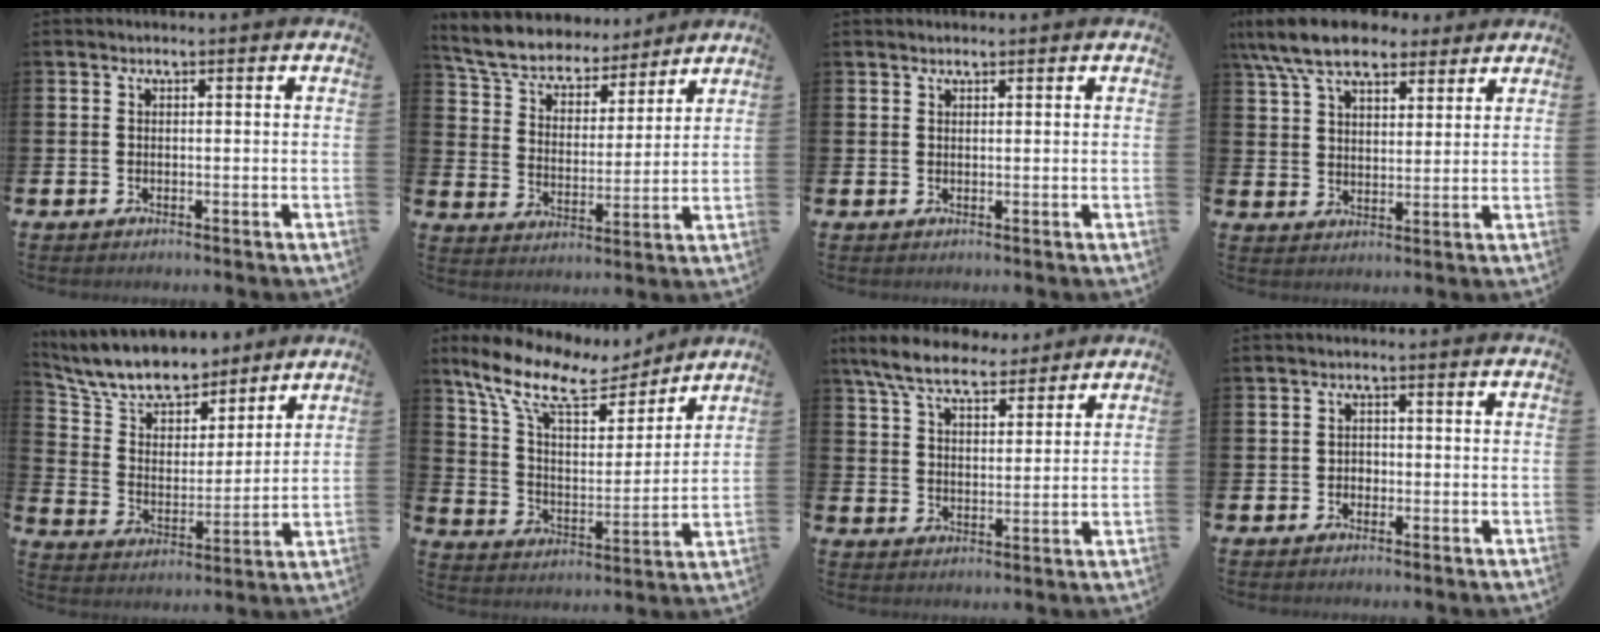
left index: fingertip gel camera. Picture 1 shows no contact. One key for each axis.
{"total": 7.1, "fx": 6.7, "fy": 1.9, "fz": 0.9, "tx": -0.059, "ty": -0.049, "tz": 0.119}
{"total": 0.7, "fx": 0.7, "fy": 0.1, "fz": -0.2, "tx": 0.013, "ty": -0.002, "tz": 0.010}
{"total": 9.7, "fx": 8.2, "fy": 3.5, "fz": 3.7, "tx": -0.087, "ty": -0.027, "tz": 0.151}
{"total": 9.0, "fx": 8.2, "fy": 3.3, "fz": 1.7, "tx": -0.086, "ty": -0.054, "tz": 0.149}
{"total": 11.2, "fx": 9.1, "fy": 4.0, "fz": 5.2, "tx": -0.140, "ty": -0.053, "tz": 0.155}
{"total": 7.5, "fx": 6.8, "fy": 2.0, "fz": 2.4, "tx": -0.068, "ty": -0.028, "tz": 0.123}
{"total": 1.3, "fx": -0.9, "fy": 1.0, "fz": 0.0, "tx": 0.000, "ty": 0.002, "tz": -0.020}